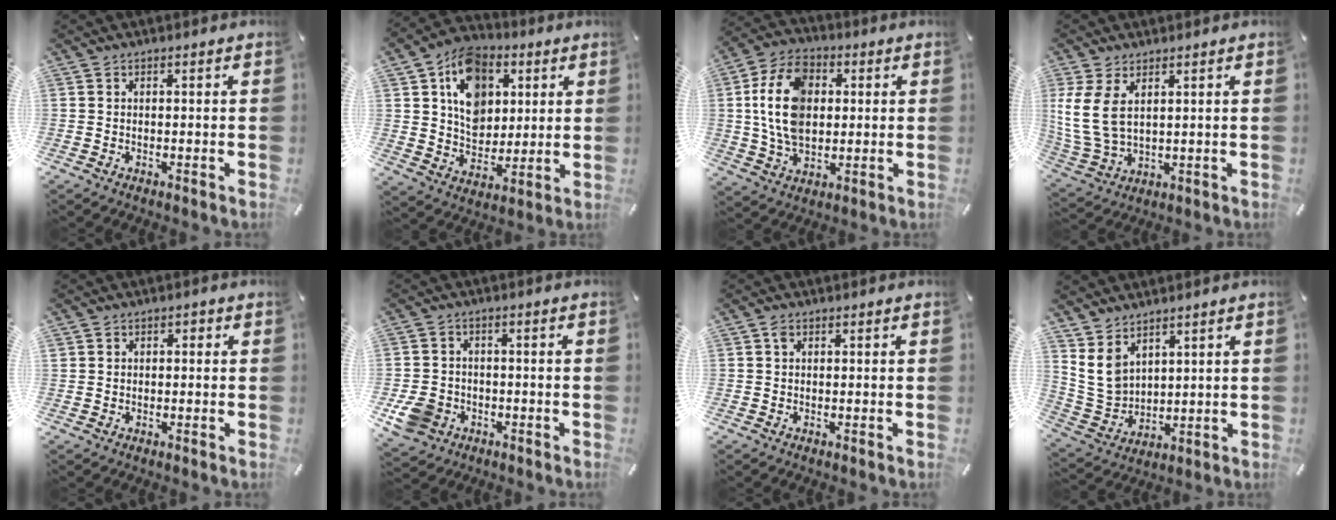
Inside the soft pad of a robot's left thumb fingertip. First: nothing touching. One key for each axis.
{"total": 14.2, "fx": 4.8, "fy": 11.4, "fz": 6.9, "tx": -0.110, "ty": -0.008, "tz": 0.094}
{"total": 14.5, "fx": 1.7, "fy": 10.5, "fz": 9.9, "tx": -0.214, "ty": 0.012, "tz": 0.029}
{"total": 9.0, "fx": 3.3, "fy": 5.3, "fz": 6.5, "tx": -0.167, "ty": -0.017, "tz": 0.059}
{"total": 1.6, "fx": -0.1, "fy": 1.6, "fz": 0.3, "tx": -0.007, "ty": 0.007, "tz": -0.005}
{"total": 7.5, "fx": -2.4, "fy": 6.5, "fz": 2.7, "tx": -0.056, "ty": 0.014, "tz": -0.045}
{"total": 1.0, "fx": 0.4, "fy": 0.7, "fz": 0.7, "tx": -0.015, "ty": 0.003, "tz": 0.006}
{"total": 8.3, "fx": 4.8, "fy": 6.0, "fz": 3.0, "tx": -0.106, "ty": -0.031, "tz": 0.093}